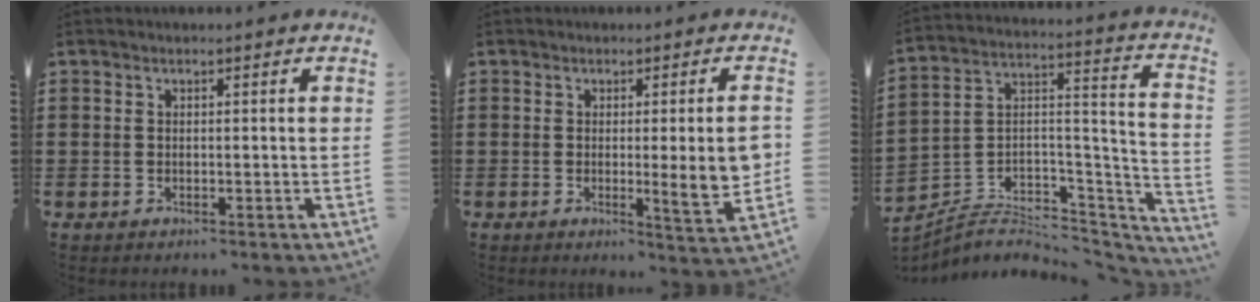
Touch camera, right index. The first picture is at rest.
{"total": 7.2, "force": [-0.1, 0.8, 7.1], "torque": [-0.097, -0.022, -0.002]}
{"total": 4.6, "force": [-3.0, 2.9, 1.9], "torque": [-0.043, -0.008, -0.060]}